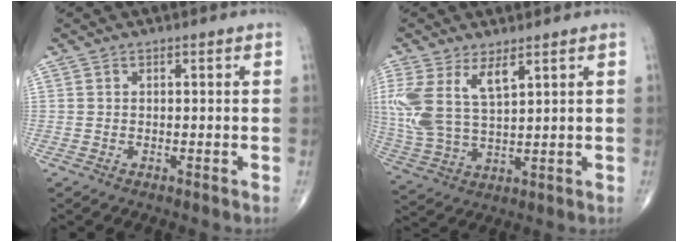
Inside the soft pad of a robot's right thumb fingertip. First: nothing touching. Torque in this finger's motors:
{"motor_torque": [-0.17, 0.57, 0.89, 0.78, 0.14]}